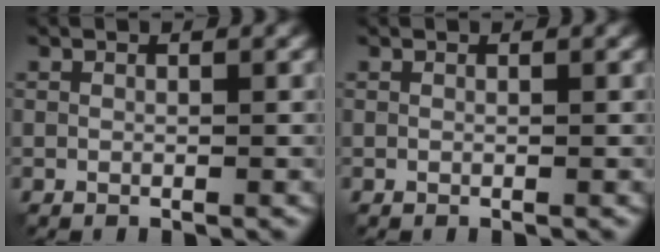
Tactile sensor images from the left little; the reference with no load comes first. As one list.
[{"total": 0.0}]